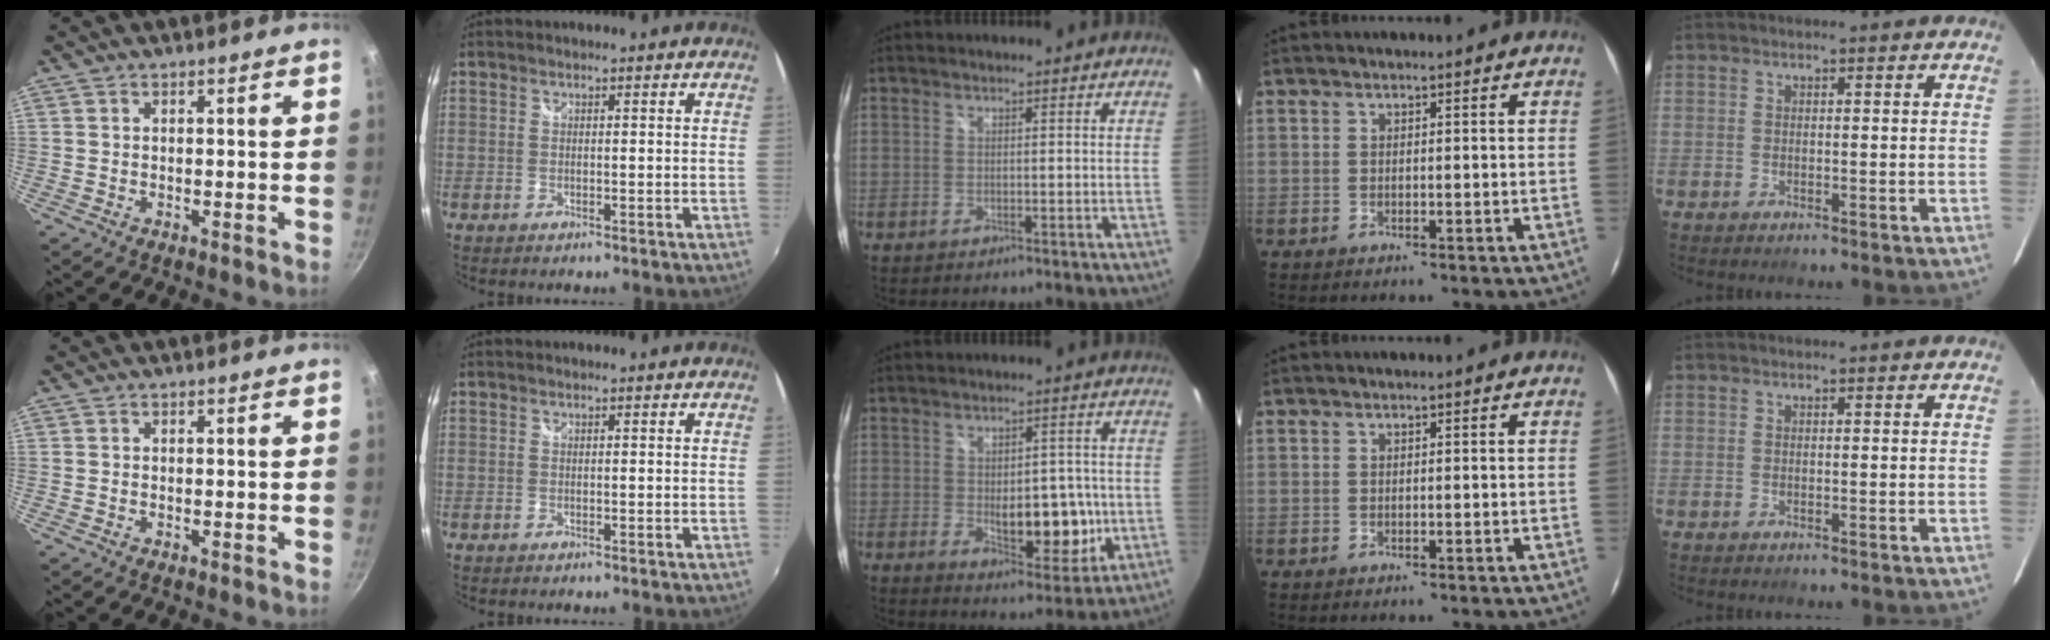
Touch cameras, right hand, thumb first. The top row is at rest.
{"middle": {"total": 10.0, "force": [-1.5, 5.5, 8.2], "torque": [-0.128, -0.012, -0.007]}}